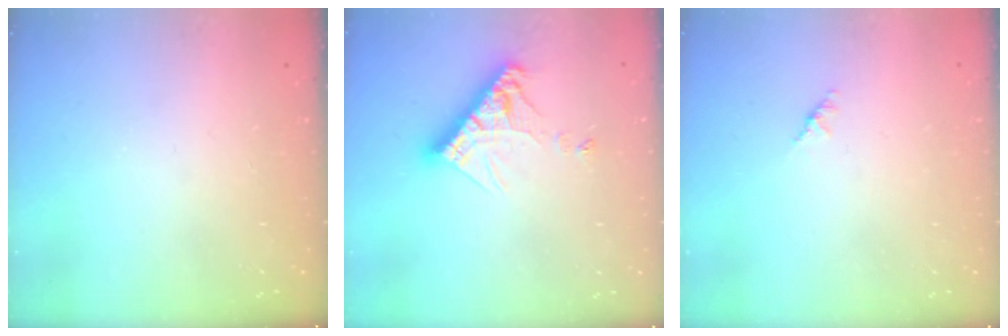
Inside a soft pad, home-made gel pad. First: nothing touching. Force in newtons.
{"total": 11.3, "press": 11.2, "slide": 1.0}
{"total": 1.4, "press": 1.3, "slide": 0.4}